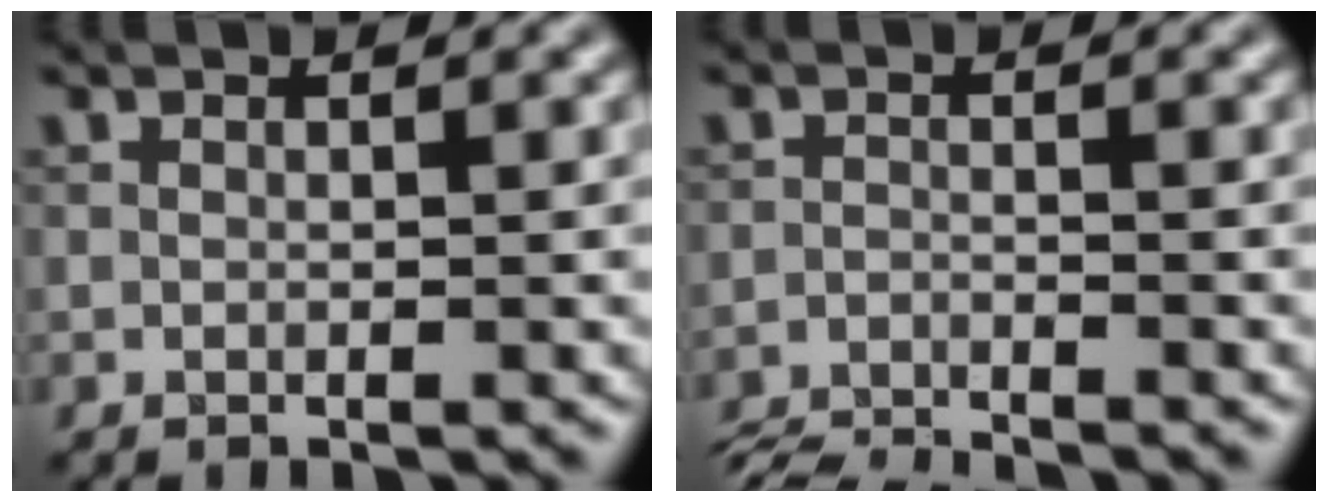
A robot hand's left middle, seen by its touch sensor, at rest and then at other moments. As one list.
[{"total": 4.6, "force": [-4.5, 0.4, 1.0], "torque": [-0.023, -0.020, -0.081]}]